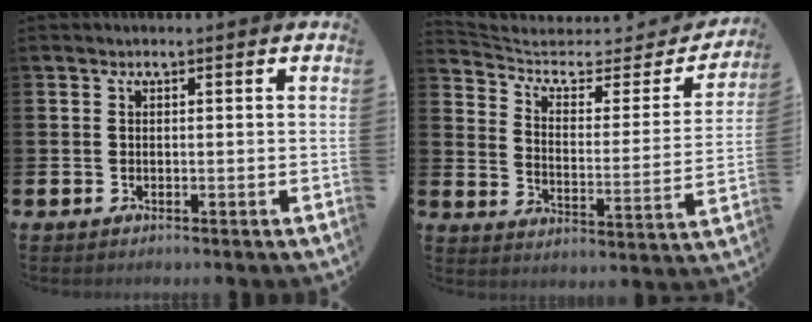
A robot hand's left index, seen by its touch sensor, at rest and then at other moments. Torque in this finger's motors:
{"motor_torque": [0.57, -1.56, -0.04, -0.02]}